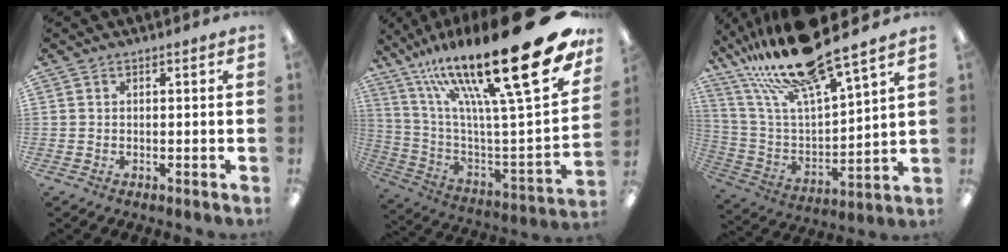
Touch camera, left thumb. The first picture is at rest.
{"total": 32.4, "force": [17.6, 8.5, 25.8], "torque": [-0.384, -0.126, 0.296]}
{"total": 22.0, "force": [18.7, 3.2, 11.0], "torque": [-0.217, -0.118, 0.316]}